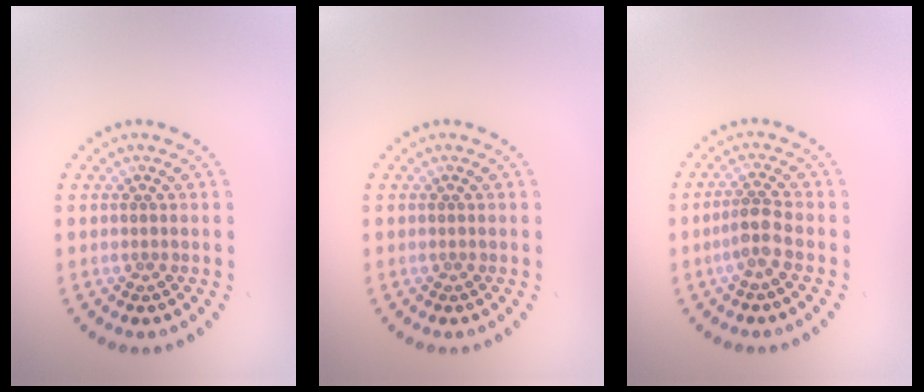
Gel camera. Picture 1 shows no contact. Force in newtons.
{"total": 0.0}
{"total": 2.1, "press": 1.7, "slide": 1.3}